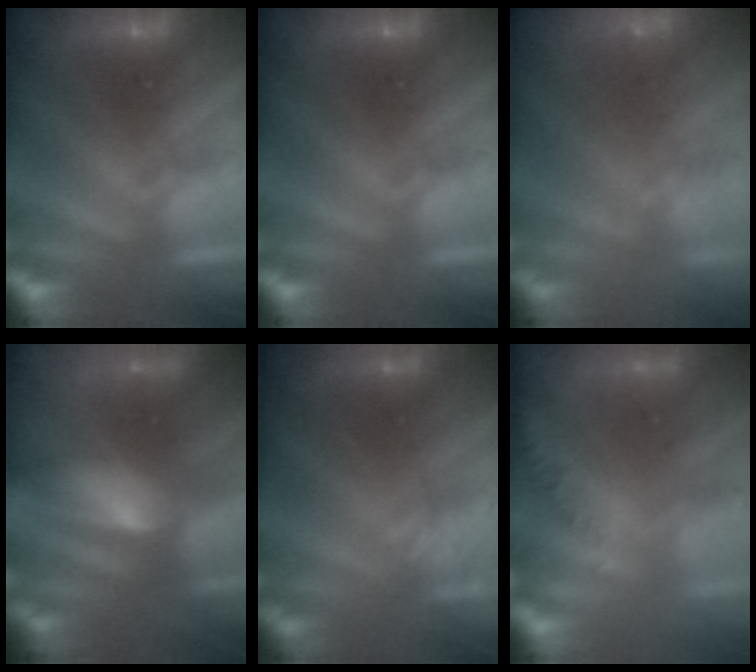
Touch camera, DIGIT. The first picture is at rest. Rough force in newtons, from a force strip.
{"total": 0.0}
{"total": 9.8}
{"total": 6.1}
{"total": 3.8}
{"total": 1.3}